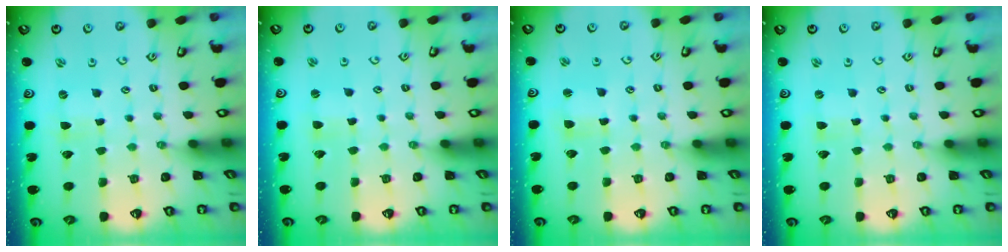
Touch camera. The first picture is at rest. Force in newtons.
{"total": 1.8, "press": 1.8, "slide": 0.3}
{"total": 2.2, "press": 2.2, "slide": 0.3}
{"total": 0.0}